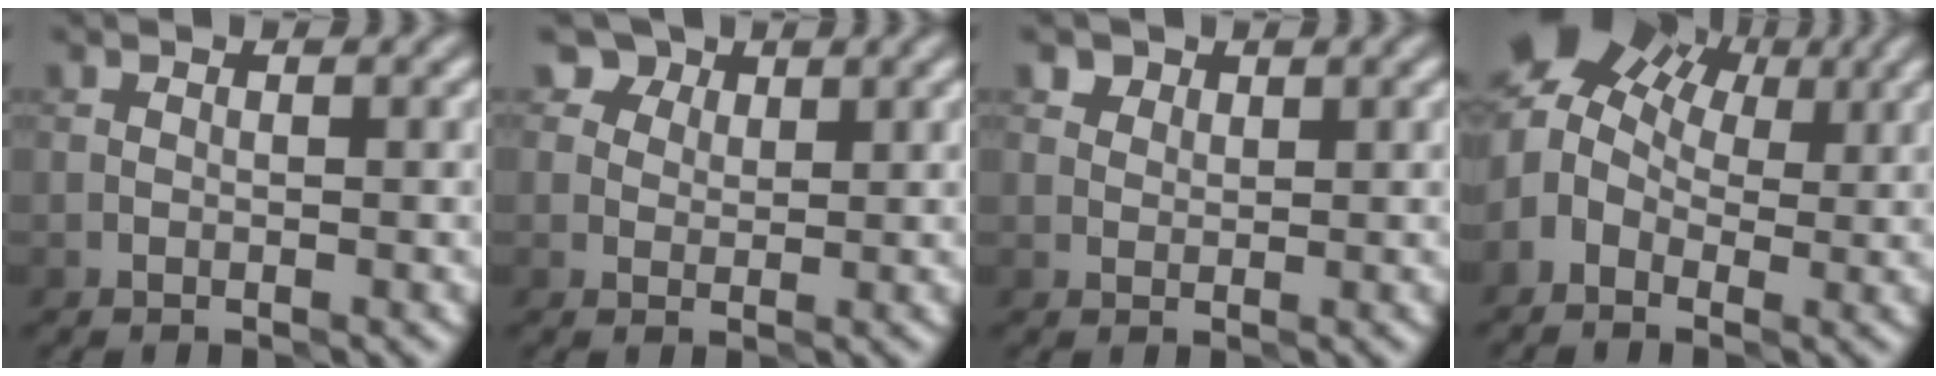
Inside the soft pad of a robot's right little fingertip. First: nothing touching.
{"total": 3.8, "force": [2.5, 2.5, 1.3], "torque": [-0.024, 0.000, 0.033]}
{"total": 3.1, "force": [2.1, 1.9, 1.2], "torque": [-0.018, 0.010, 0.021]}
{"total": 7.0, "force": [2.4, 4.8, 4.5], "torque": [-0.078, 0.017, 0.035]}